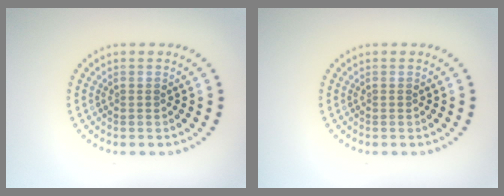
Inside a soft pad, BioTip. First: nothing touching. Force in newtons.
{"total": 0.0}